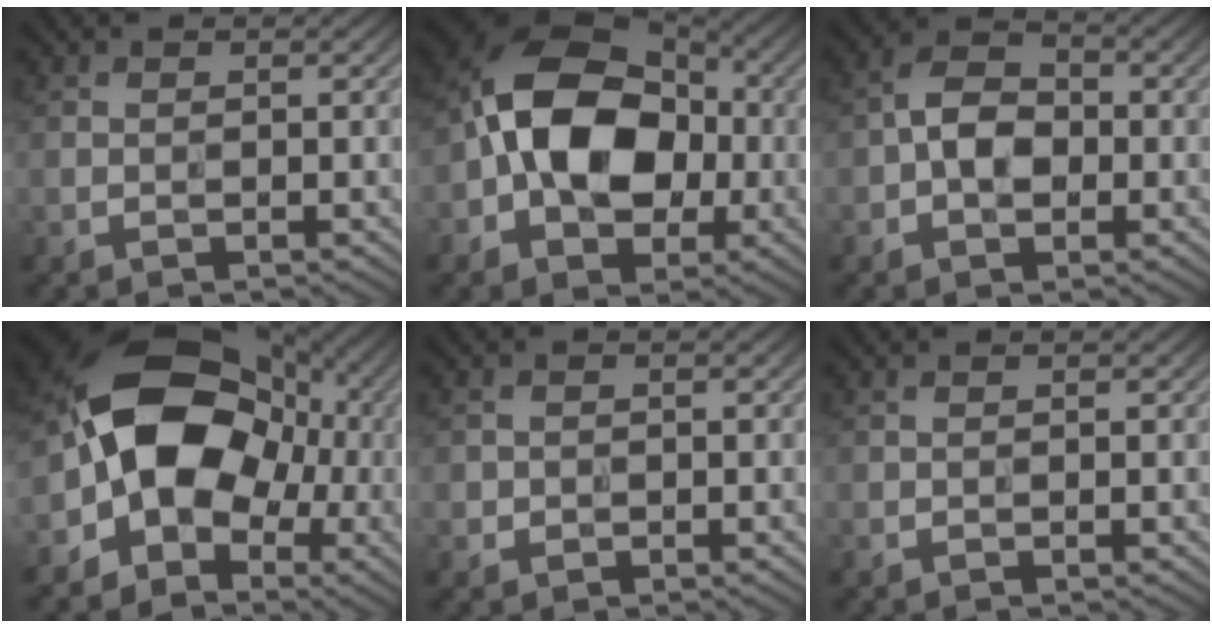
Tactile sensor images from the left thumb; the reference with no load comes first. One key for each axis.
{"total": 13.7, "fx": -0.9, "fy": 9.5, "fz": 9.9, "tx": -0.171, "ty": 0.018, "tz": -0.025}
{"total": 4.7, "fx": -0.8, "fy": 3.0, "fz": 3.5, "tx": -0.069, "ty": 0.009, "tz": -0.019}
{"total": 12.5, "fx": -1.7, "fy": 9.7, "fz": 7.8, "tx": -0.141, "ty": 0.006, "tz": -0.045}
{"total": 0.9, "fx": -0.3, "fy": 0.8, "fz": 0.0, "tx": 0.001, "ty": -0.004, "tz": -0.005}
{"total": 0.0}